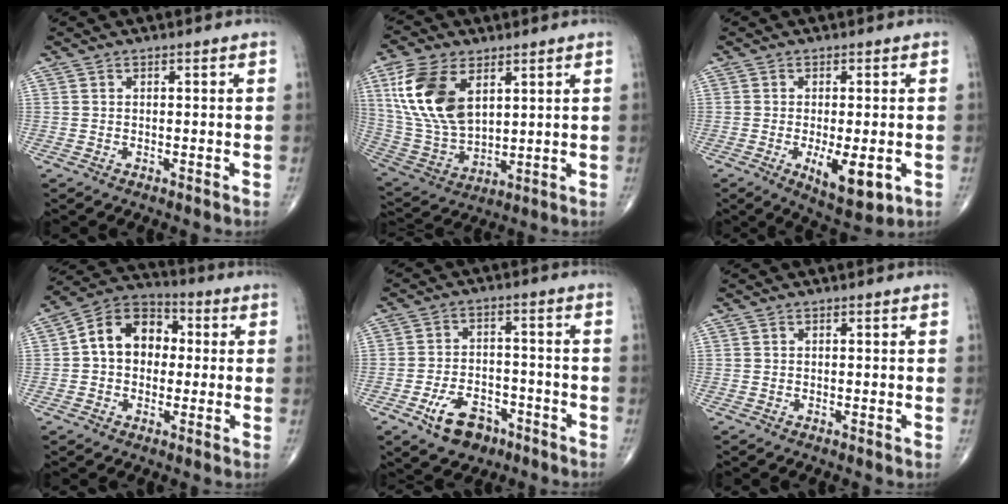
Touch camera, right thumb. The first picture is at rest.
{"total": 16.5, "force": [6.0, 9.5, 12.0], "torque": [-0.234, -0.021, 0.128]}
{"total": 8.7, "force": [-2.3, 3.1, 7.7], "torque": [-0.111, -0.020, -0.029]}
{"total": 12.1, "force": [1.0, 9.1, 7.9], "torque": [-0.103, 0.030, 0.005]}
{"total": 8.9, "force": [-5.0, 5.5, 4.9], "torque": [-0.064, 0.031, -0.079]}
{"total": 0.0}